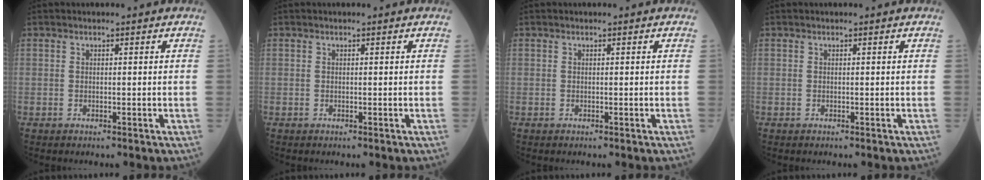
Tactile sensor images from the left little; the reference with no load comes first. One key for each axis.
{"total": 0.0}
{"total": 0.0}
{"total": 0.0}